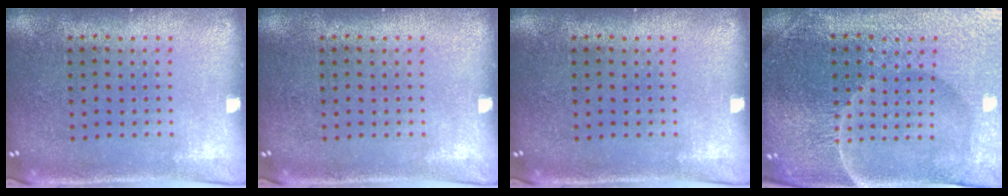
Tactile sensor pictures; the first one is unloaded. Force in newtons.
{"total": 0.0}
{"total": 0.0}
{"total": 5.4, "press": 5.1, "slide": 1.9}